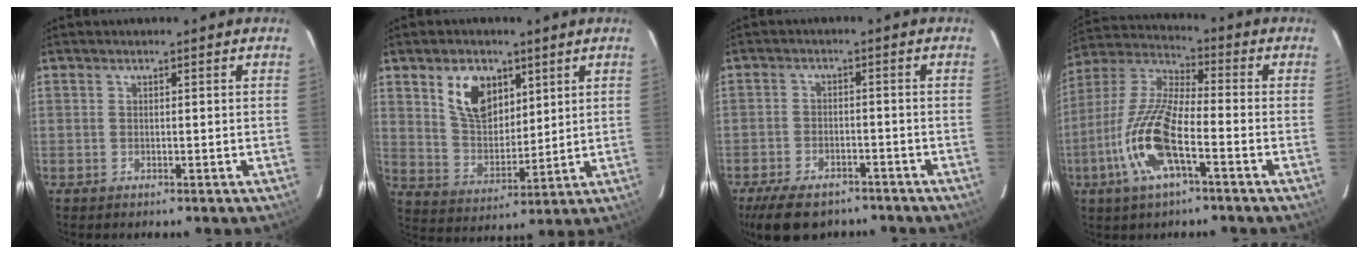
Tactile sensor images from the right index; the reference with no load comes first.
{"total": 10.5, "force": [5.3, 6.4, 6.5], "torque": [-0.117, 0.011, 0.110]}
{"total": 11.1, "force": [-8.5, 5.0, 5.1], "torque": [-0.123, -0.011, -0.134]}
{"total": 14.7, "force": [-6.0, 4.3, 12.8], "torque": [-0.274, -0.008, -0.123]}